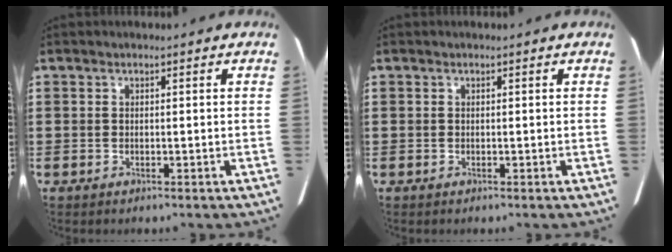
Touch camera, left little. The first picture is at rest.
{"total": 0.0}